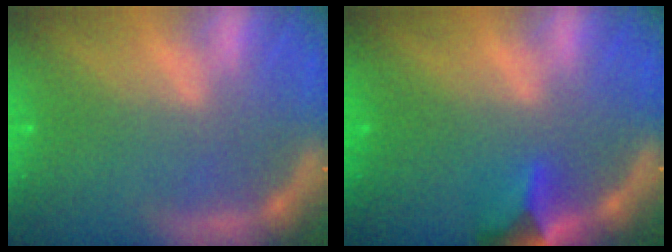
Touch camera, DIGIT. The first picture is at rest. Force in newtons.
{"total": 3.4}